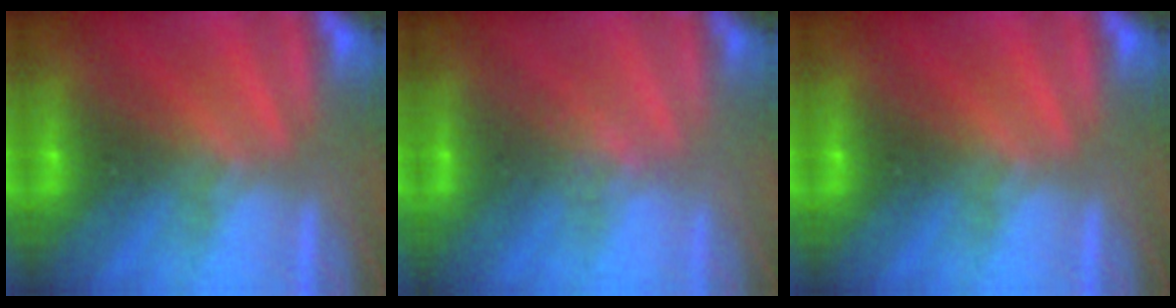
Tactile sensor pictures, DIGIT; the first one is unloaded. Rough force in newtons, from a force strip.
{"total": 1.2}
{"total": 0.0}